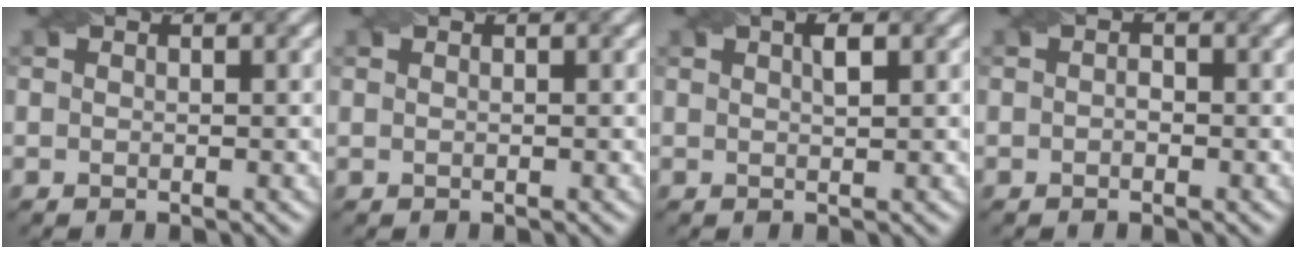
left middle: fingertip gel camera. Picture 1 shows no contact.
{"total": 0.6, "force": [0.4, 0.3, 0.4], "torque": [-0.007, -0.006, 0.001]}
{"total": 1.3, "force": [0.6, 0.2, 1.1], "torque": [-0.020, 0.003, 0.010]}
{"total": 0.9, "force": [-0.1, 0.6, 0.7], "torque": [-0.012, -0.004, -0.005]}